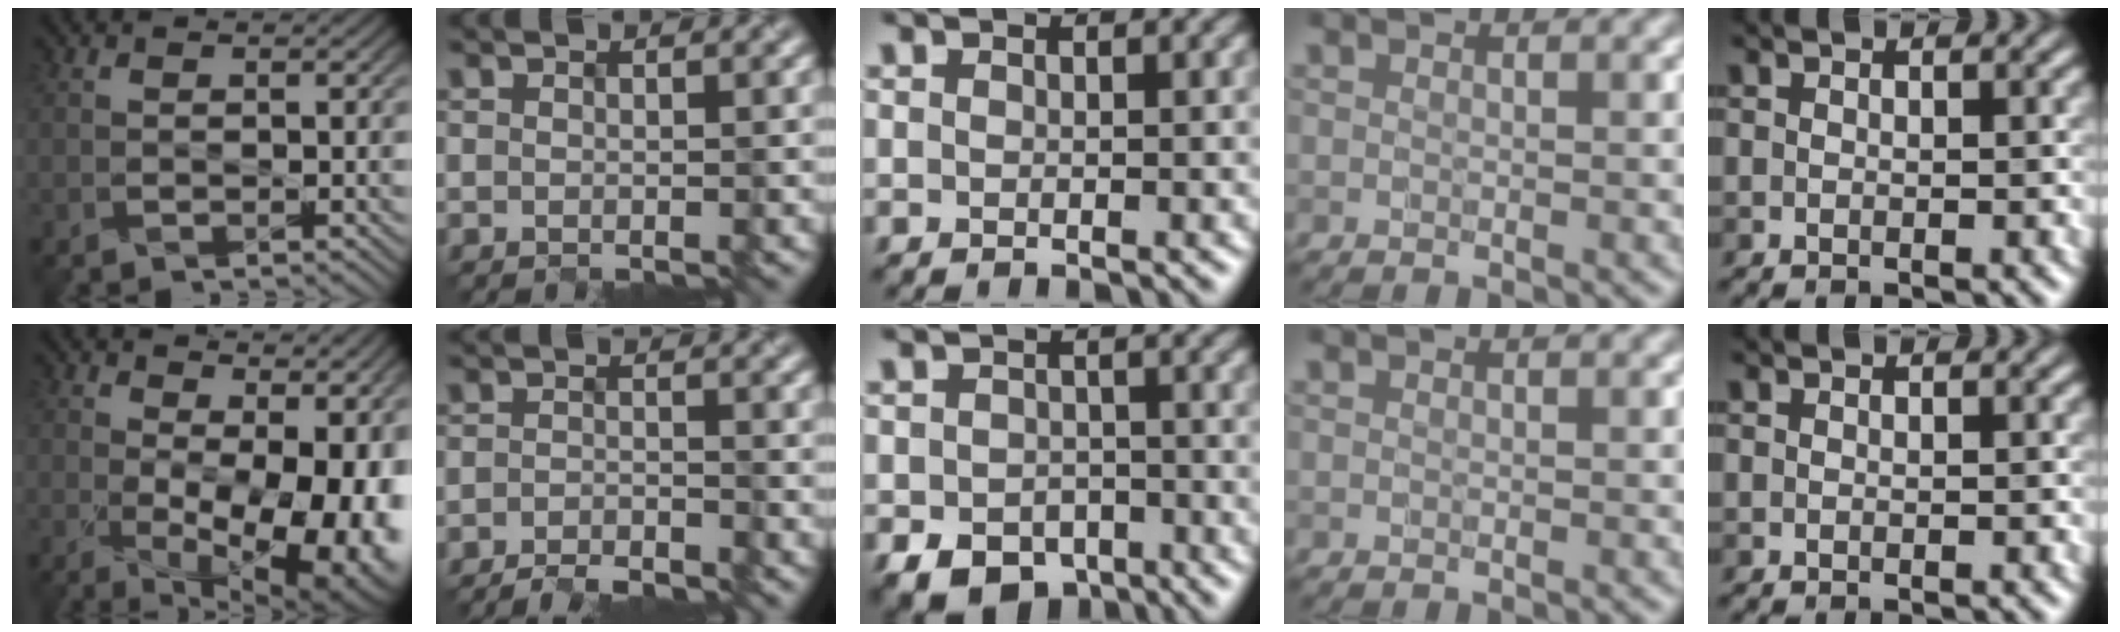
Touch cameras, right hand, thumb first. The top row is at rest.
{"thumb": {"total": 17.1, "force": [0.0, 8.5, 14.9], "torque": [-0.168, -0.010, 0.032]}, "index": {"total": 2.8, "force": [-2.5, 0.3, 1.1], "torque": [-0.012, 0.001, -0.049]}, "middle": {"total": 5.0, "force": [-2.9, 3.4, 2.3], "torque": [-0.042, -0.013, -0.045]}}